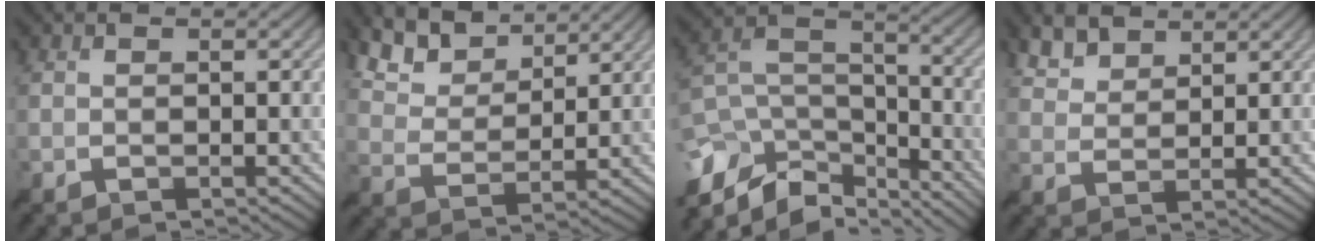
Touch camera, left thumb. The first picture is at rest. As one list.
[{"total": 8.6, "force": [6.8, 3.0, 4.3], "torque": [-0.109, 0.008, 0.128]}, {"total": 12.8, "force": [-7.9, 7.3, 6.9], "torque": [-0.177, -0.017, -0.136]}, {"total": 4.4, "force": [3.6, 1.8, 1.9], "torque": [-0.047, 0.006, 0.079]}]